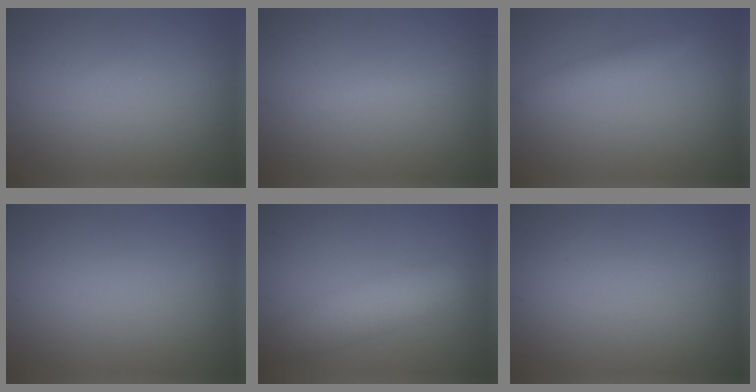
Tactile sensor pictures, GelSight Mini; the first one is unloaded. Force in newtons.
{"total": 0.9, "press": 0.9, "slide": 0.0}
{"total": 1.5, "press": 1.5, "slide": 0.0}
{"total": 0.0}
{"total": 5.4, "press": 5.4, "slide": 0.5}
{"total": 0.0}